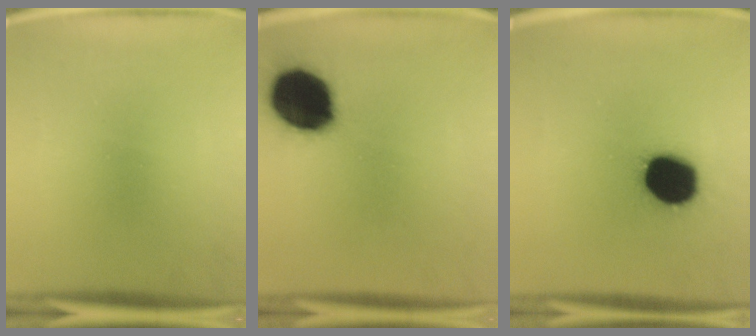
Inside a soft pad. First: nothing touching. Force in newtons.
{"total": 20.1}
{"total": 18.7}